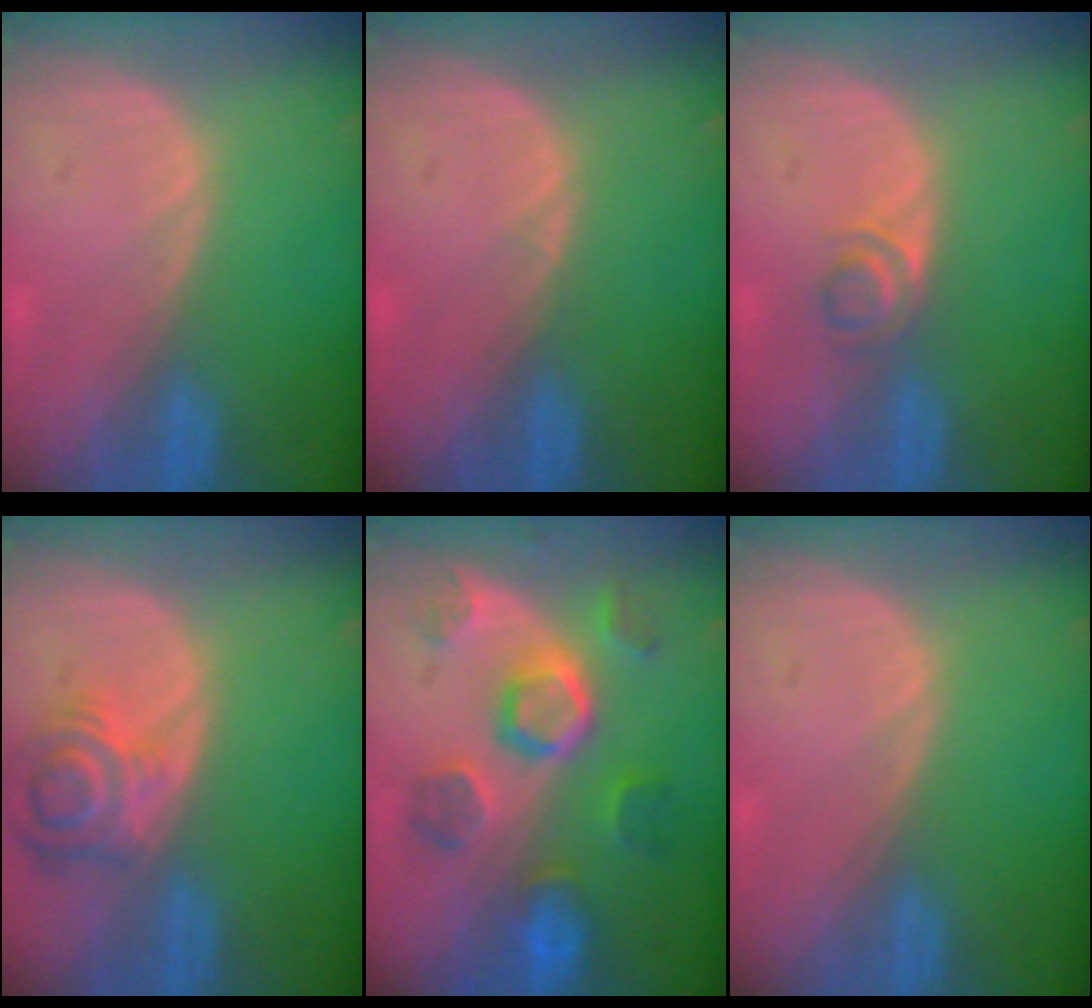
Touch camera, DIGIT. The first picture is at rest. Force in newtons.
{"total": 0.5, "press": 0.4, "slide": 0.4}
{"total": 2.5, "press": 2.4, "slide": 0.8}
{"total": 6.9, "press": 6.4, "slide": 2.7}
{"total": 8.9, "press": 8.9, "slide": 0.7}
{"total": 0.0}